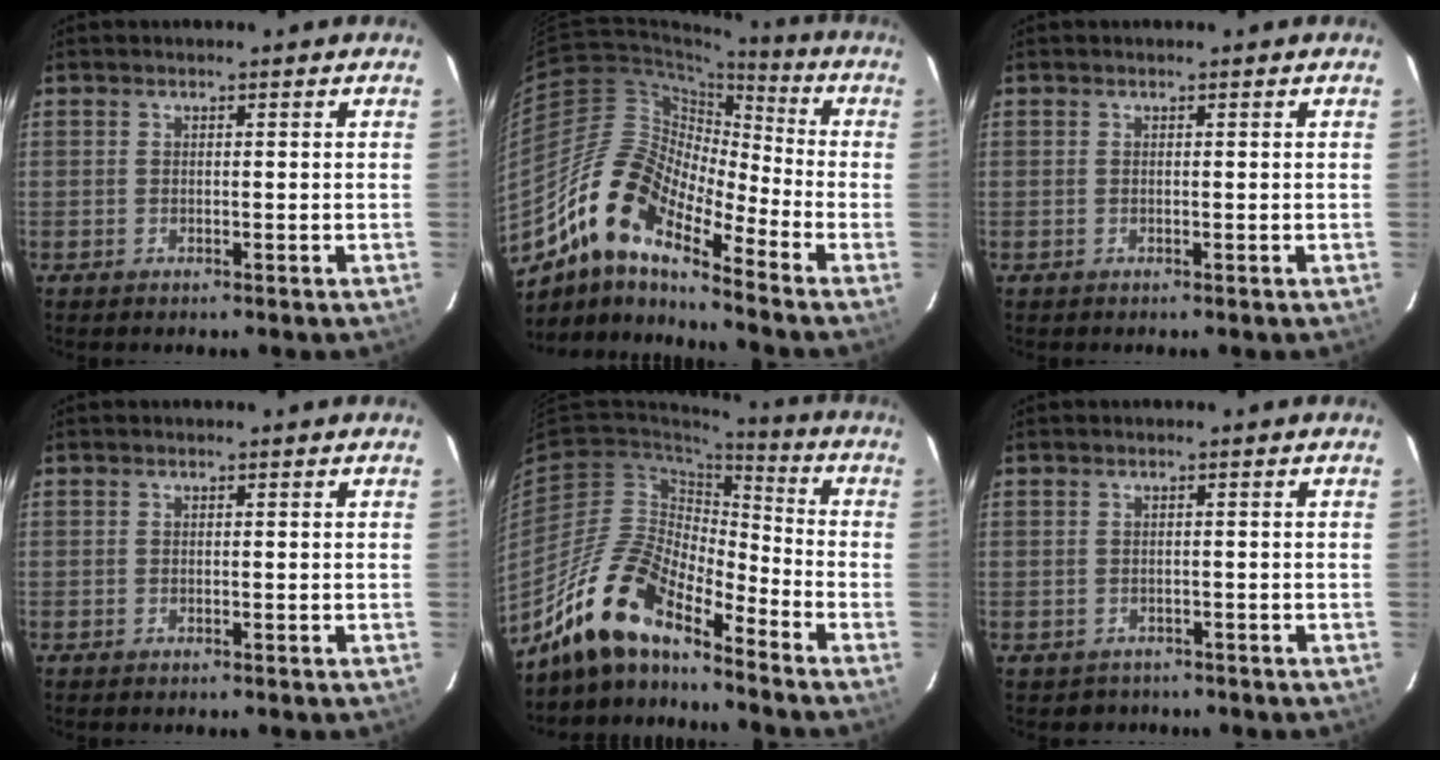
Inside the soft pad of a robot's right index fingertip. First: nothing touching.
{"total": 15.0, "force": [-10.2, 4.6, 10.0], "torque": [-0.161, 0.003, -0.211]}
{"total": 0.0}
{"total": 0.0}
{"total": 15.4, "force": [-12.9, 4.2, 7.3], "torque": [-0.140, -0.001, -0.255]}
{"total": 2.3, "force": [-1.4, 1.8, -0.1], "torque": [0.000, 0.008, -0.016]}